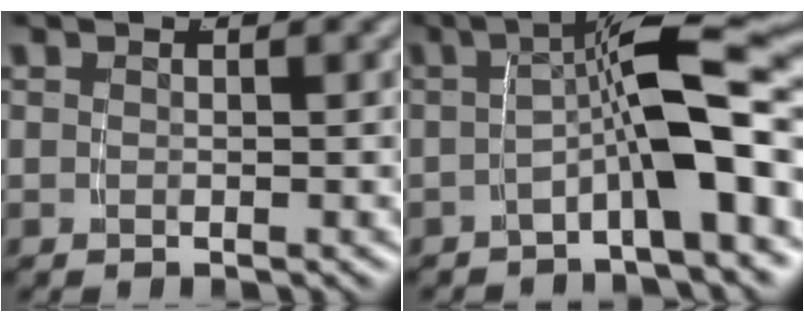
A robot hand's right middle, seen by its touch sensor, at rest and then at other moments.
{"total": 6.6, "force": [-1.4, 1.0, 6.4], "torque": [-0.095, 0.016, -0.023]}